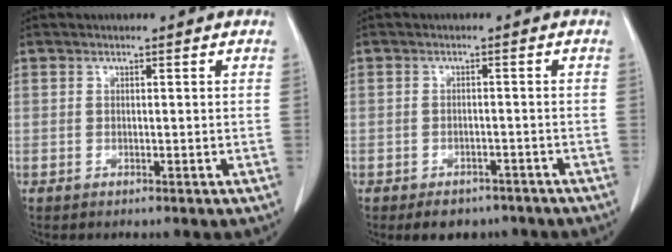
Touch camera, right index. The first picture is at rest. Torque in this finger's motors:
{"motor_torque": [-0.06, 0.03, -0.06, -0.04]}